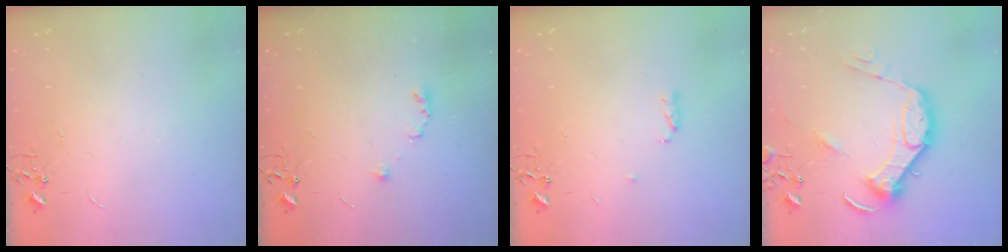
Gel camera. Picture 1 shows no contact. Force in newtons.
{"total": 5.8, "press": 5.8, "slide": 0.5}
{"total": 3.7, "press": 3.7, "slide": 0.6}
{"total": 18.1, "press": 18.0, "slide": 1.8}